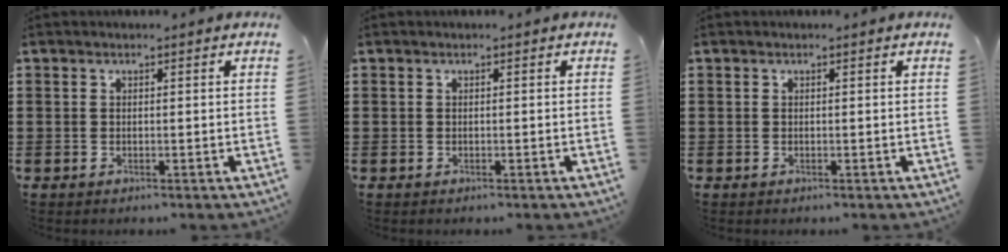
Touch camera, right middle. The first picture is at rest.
{"total": 0.0}
{"total": 0.0}